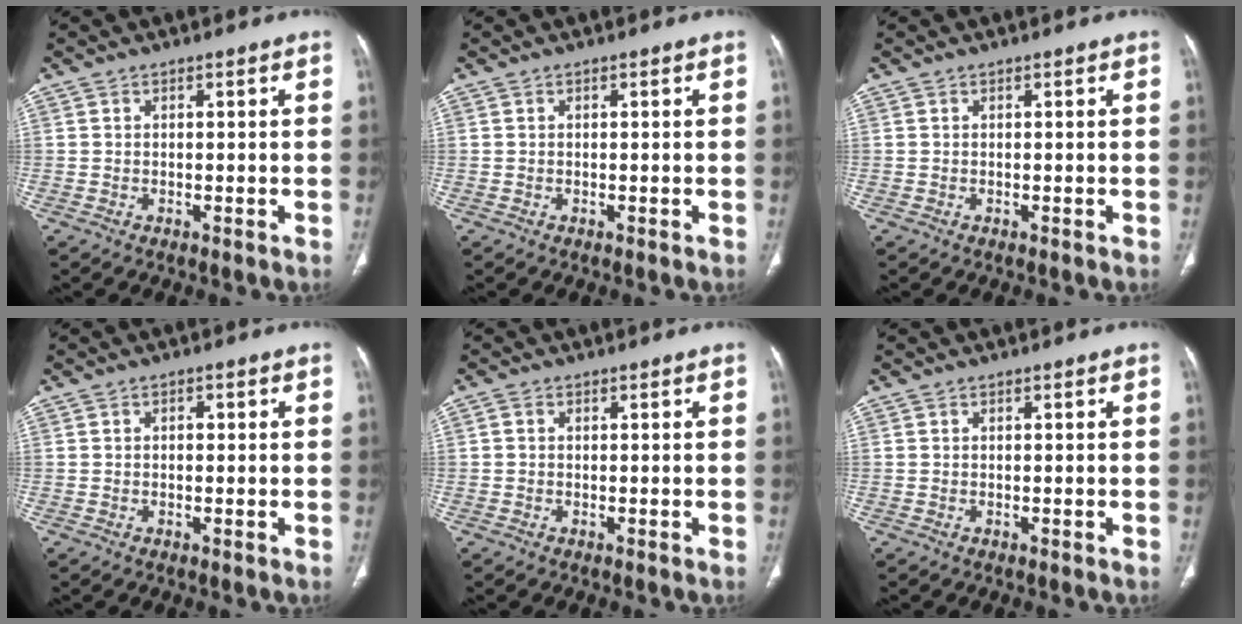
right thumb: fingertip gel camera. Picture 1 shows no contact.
{"total": 0.0}
{"total": 0.0}
{"total": 1.0, "force": [0.1, 0.6, 0.8], "torque": [-0.010, 0.003, -0.002]}
{"total": 0.8, "force": [0.0, 0.7, 0.4], "torque": [-0.008, 0.003, -0.001]}
{"total": 0.0}